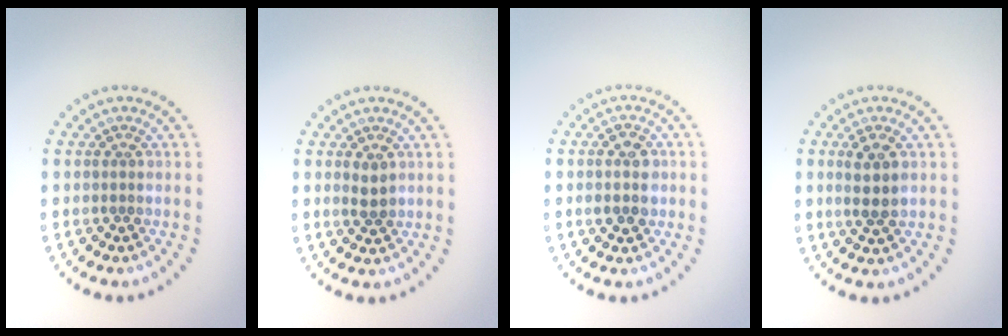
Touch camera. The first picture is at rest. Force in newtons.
{"total": 1.5, "press": 1.5, "slide": 0.3}
{"total": 2.8, "press": 2.8, "slide": 0.0}
{"total": 2.7, "press": 2.5, "slide": 0.9}